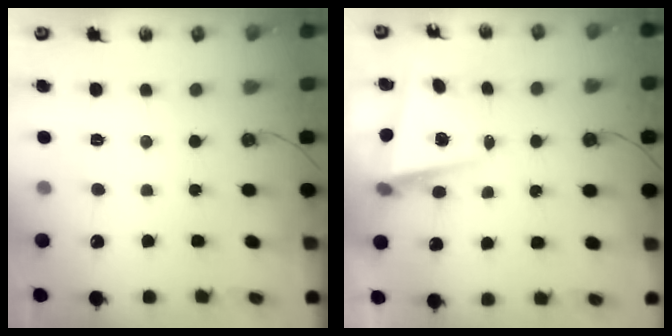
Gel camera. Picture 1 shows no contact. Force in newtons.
{"total": 5.4, "press": 5.2, "slide": 1.4}